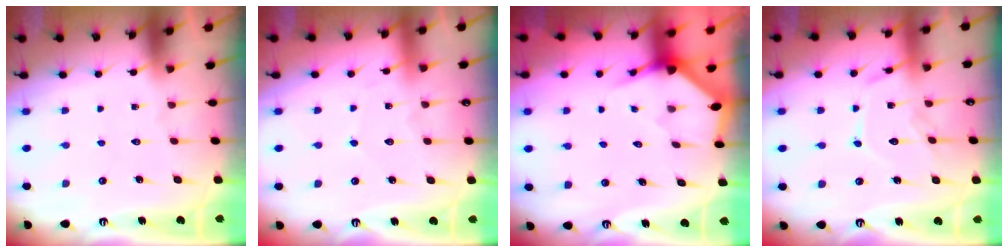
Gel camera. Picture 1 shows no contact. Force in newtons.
{"total": 4.2, "press": 4.2, "slide": 0.5}
{"total": 3.2, "press": 3.2, "slide": 0.3}
{"total": 11.9, "press": 11.9, "slide": 0.3}